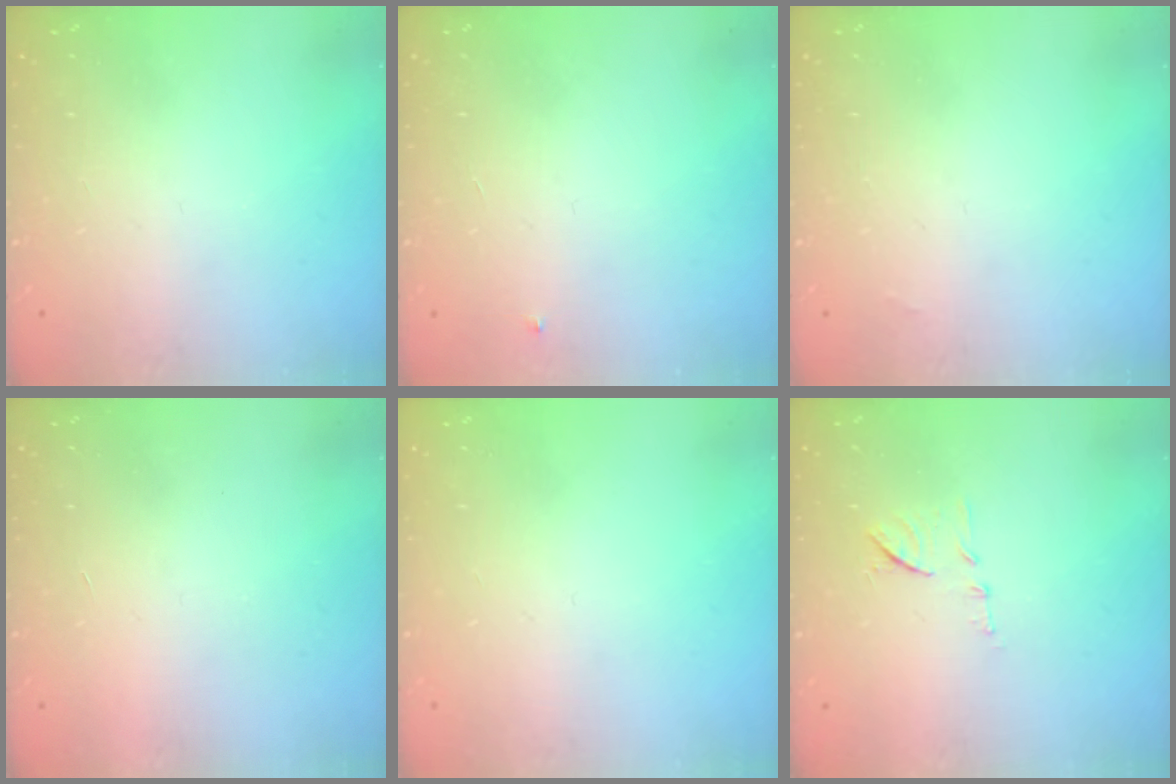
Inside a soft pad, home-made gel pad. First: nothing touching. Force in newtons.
{"total": 3.0, "press": 2.9, "slide": 0.4}
{"total": 1.3, "press": 1.3, "slide": 0.2}
{"total": 1.7, "press": 1.7, "slide": 0.1}
{"total": 0.0}
{"total": 8.7, "press": 8.7, "slide": 0.3}